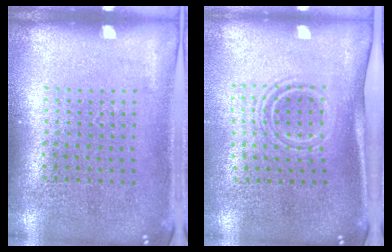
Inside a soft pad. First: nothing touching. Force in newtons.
{"total": 1.7, "press": 1.1, "slide": 1.2}